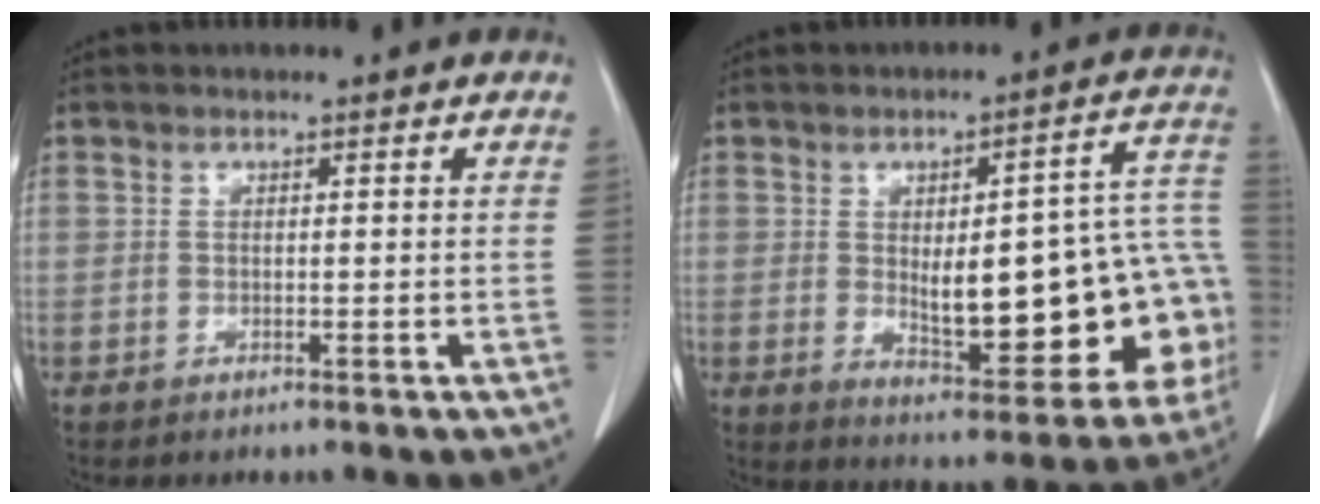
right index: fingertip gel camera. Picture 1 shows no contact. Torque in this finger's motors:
{"motor_torque": [1.41, -0.73, 0.41, 0.11]}